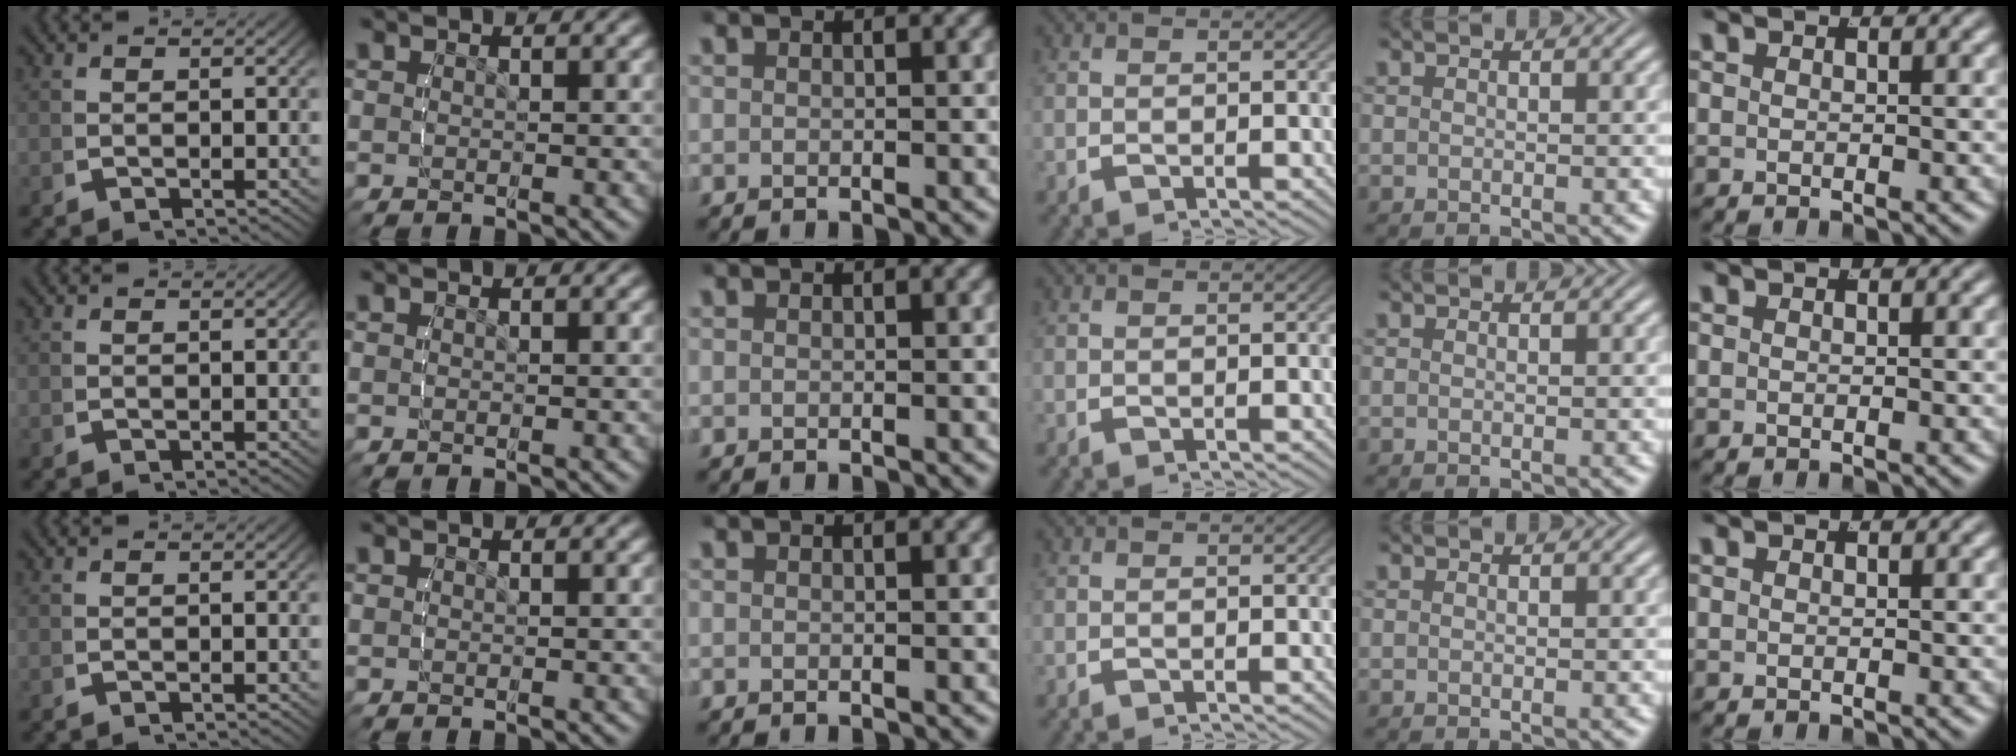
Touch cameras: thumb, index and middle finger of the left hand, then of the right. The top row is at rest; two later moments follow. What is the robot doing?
{"motion": "lift_and_place", "object": "cubes"}